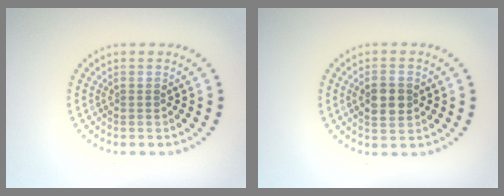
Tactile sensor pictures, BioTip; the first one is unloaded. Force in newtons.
{"total": 2.9, "press": 2.9, "slide": 0.1}